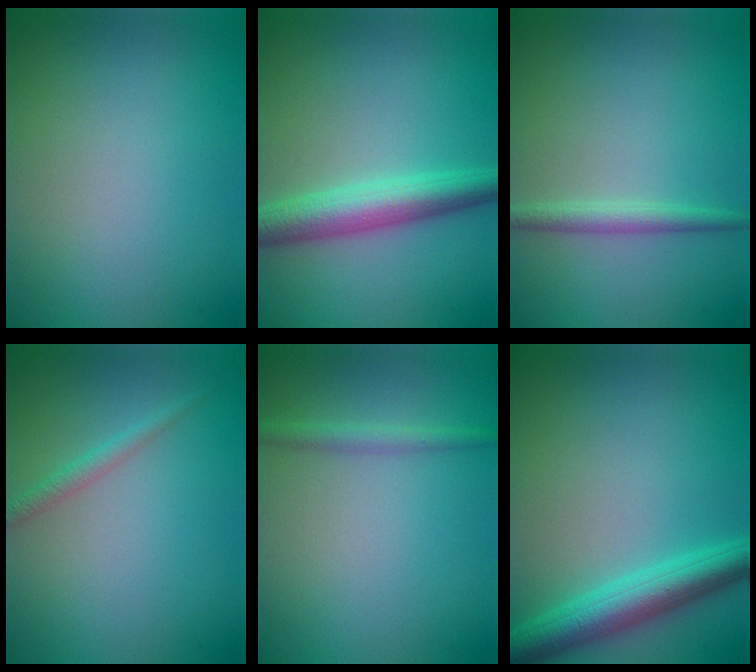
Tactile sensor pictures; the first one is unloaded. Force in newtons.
{"total": 4.9, "press": 4.9, "slide": 0.0}
{"total": 1.8, "press": 1.8, "slide": 0.0}
{"total": 1.4, "press": 1.4, "slide": 0.0}
{"total": 1.6, "press": 1.6, "slide": 0.1}
{"total": 5.1, "press": 5.1, "slide": 0.1}